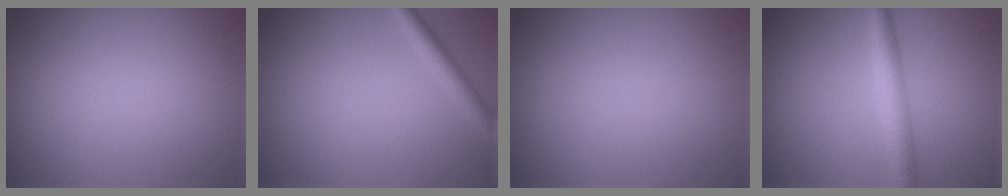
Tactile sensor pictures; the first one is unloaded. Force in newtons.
{"total": 1.8, "press": 1.8, "slide": 0.1}
{"total": 0.0}
{"total": 2.9, "press": 2.9, "slide": 0.0}